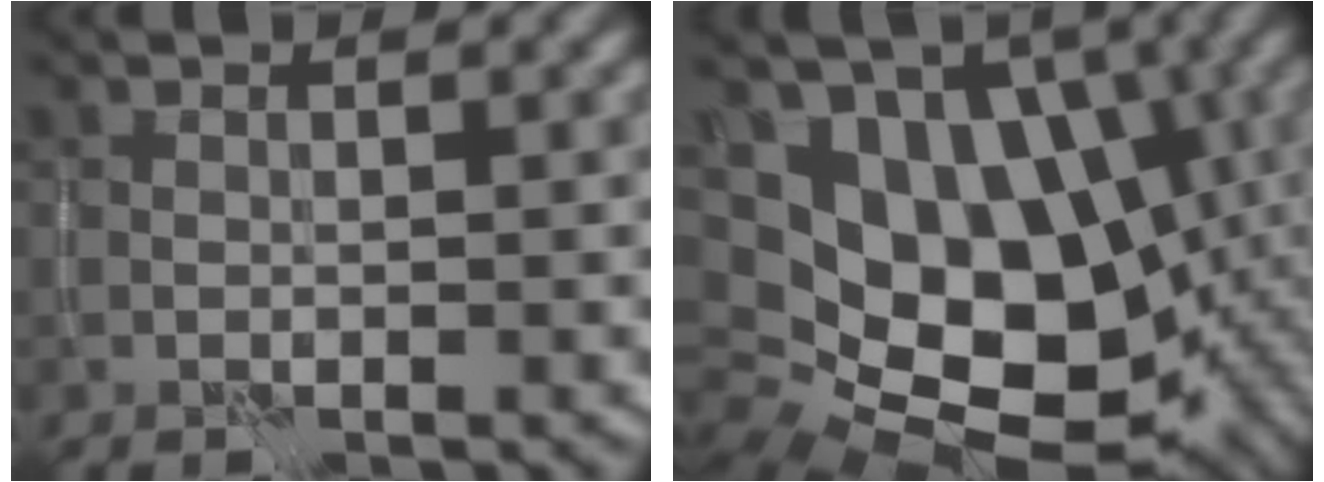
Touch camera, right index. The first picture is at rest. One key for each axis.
{"total": 17.5, "fx": -0.7, "fy": 13.2, "fz": 11.4, "tx": -0.164, "ty": -0.020, "tz": 0.007}